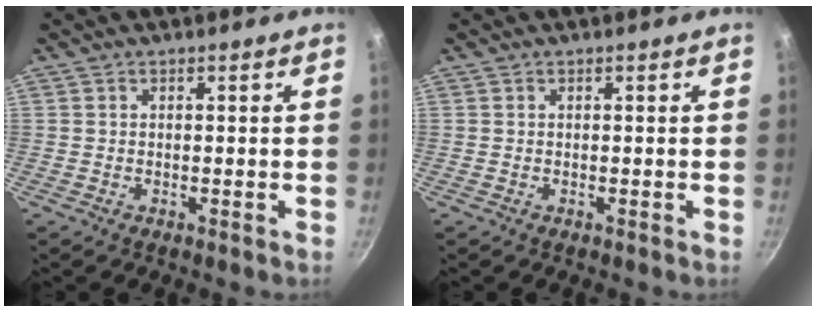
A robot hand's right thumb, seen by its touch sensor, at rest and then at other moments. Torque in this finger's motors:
{"motor_torque": [0.00, 0.00, -0.03, 0.03, 0.00]}